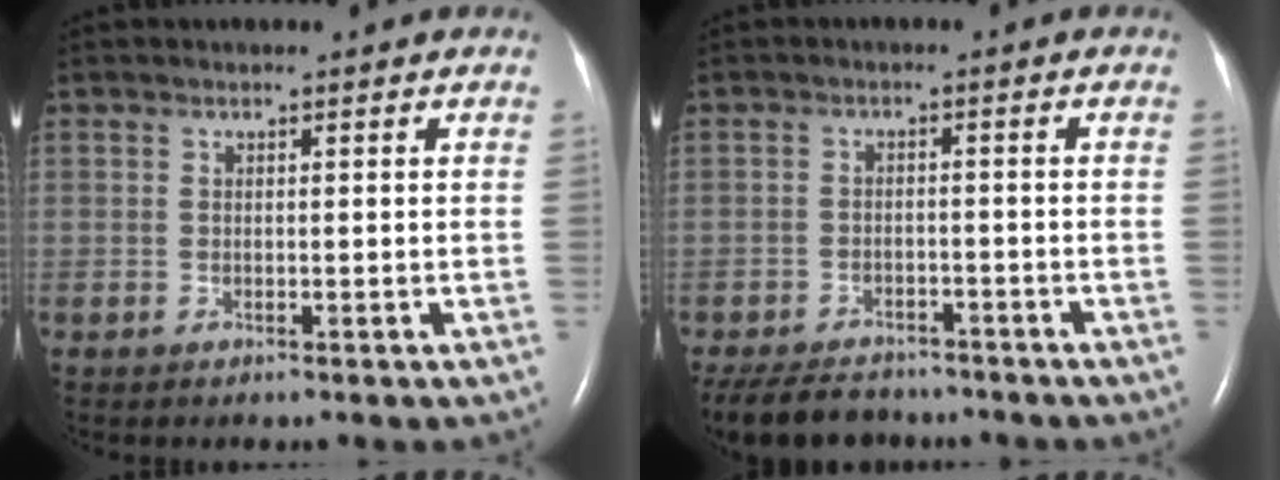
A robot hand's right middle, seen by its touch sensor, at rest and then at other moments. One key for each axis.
{"total": 10.2, "fx": -8.8, "fy": 3.9, "fz": 3.4, "tx": -0.068, "ty": -0.007, "tz": -0.127}